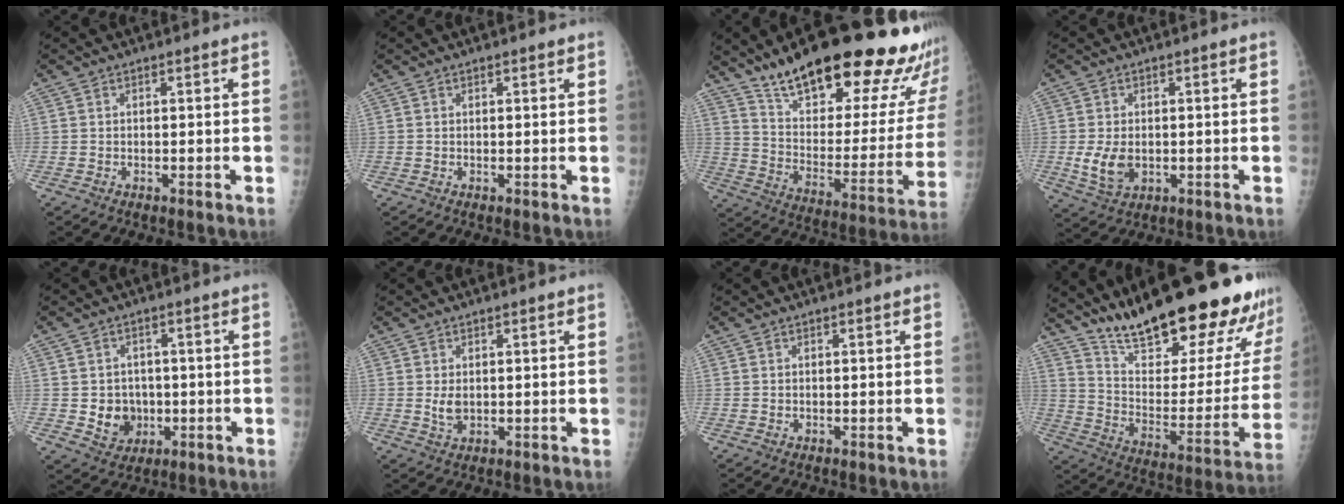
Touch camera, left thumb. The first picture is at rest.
{"total": 0.6, "force": [0.4, 0.2, 0.4], "torque": [-0.004, -0.001, 0.006]}
{"total": 31.9, "force": [23.8, 9.0, 19.2], "torque": [-0.247, -0.106, 0.340]}
{"total": 5.9, "force": [-0.6, 4.0, 4.2], "torque": [-0.073, -0.010, -0.001]}
{"total": 6.6, "force": [-0.8, 5.9, 2.9], "torque": [-0.014, 0.006, -0.003]}
{"total": 2.6, "force": [0.4, 1.8, 1.9], "torque": [-0.028, -0.008, 0.014]}
{"total": 0.0}
{"total": 30.5, "force": [24.5, 7.3, 16.7], "torque": [-0.220, -0.131, 0.357]}